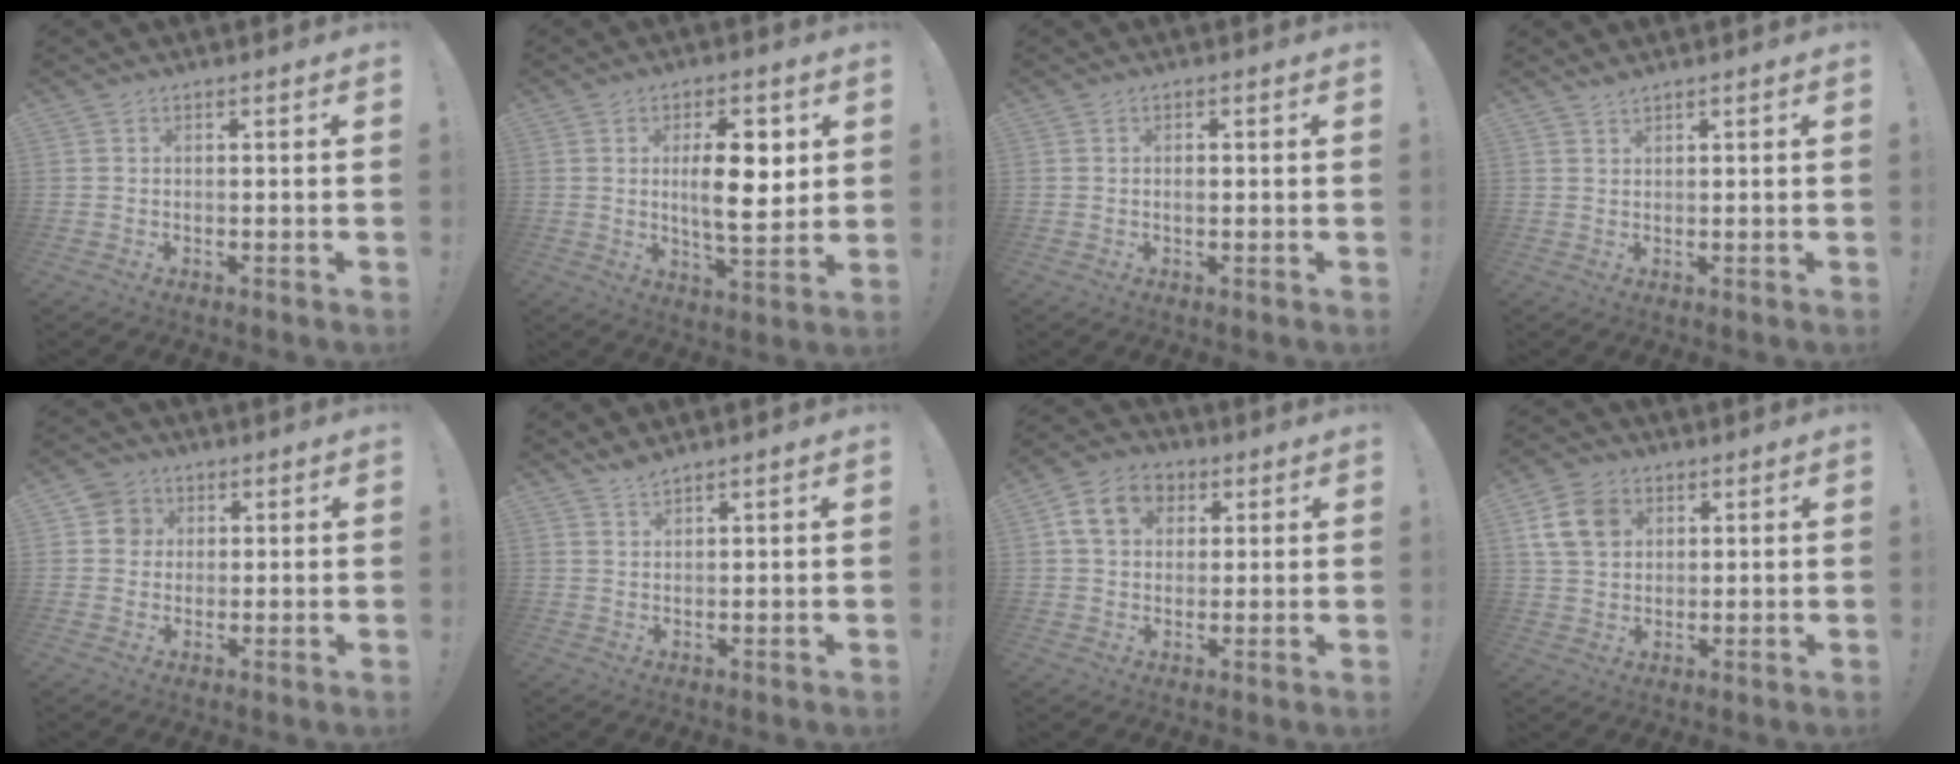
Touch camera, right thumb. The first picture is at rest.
{"total": 12.7, "force": [2.1, 4.9, 11.5], "torque": [-0.168, -0.006, 0.028]}
{"total": 0.9, "force": [-0.4, 0.5, 0.7], "torque": [-0.013, 0.001, -0.007]}
{"total": 1.5, "force": [1.4, 0.4, 0.3], "torque": [-0.004, -0.006, 0.025]}
{"total": 5.4, "force": [1.5, 5.1, 1.1], "torque": [-0.014, 0.000, 0.029]}
{"total": 2.0, "force": [1.9, 0.1, 0.6], "torque": [-0.019, -0.007, 0.035]}
{"total": 10.7, "force": [3.8, 8.2, 5.7], "torque": [-0.083, 0.000, 0.075]}
{"total": 10.9, "force": [4.1, 8.2, 5.9], "torque": [-0.116, -0.006, 0.085]}